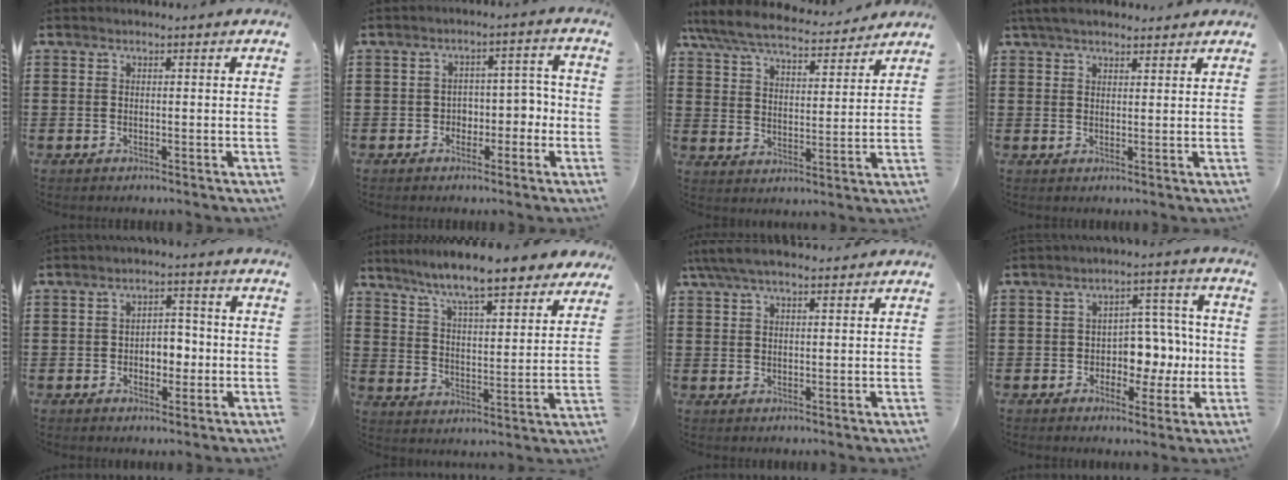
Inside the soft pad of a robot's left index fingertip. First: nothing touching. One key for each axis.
{"total": 3.4, "fx": -1.5, "fy": 2.7, "fz": 1.4, "tx": -0.039, "ty": 0.012, "tz": -0.037}
{"total": 7.3, "fx": 6.7, "fy": 1.0, "fz": 2.6, "tx": -0.080, "ty": -0.039, "tz": 0.116}
{"total": 3.9, "fx": 3.3, "fy": 1.0, "fz": 1.7, "tx": -0.042, "ty": 0.000, "tz": 0.063}
{"total": 4.1, "fx": -0.9, "fy": 2.7, "fz": 2.9, "tx": -0.054, "ty": 0.006, "tz": -0.024}
{"total": 8.6, "fx": 7.6, "fy": 0.3, "fz": 4.1, "tx": -0.110, "ty": -0.042, "tz": 0.128}
{"total": 5.0, "fx": 3.8, "fy": 1.2, "fz": 3.0, "tx": -0.068, "ty": 0.001, "tz": 0.071}
{"total": 6.4, "fx": -0.5, "fy": 5.1, "fz": 3.8, "tx": -0.070, "ty": 0.008, "tz": -0.015}